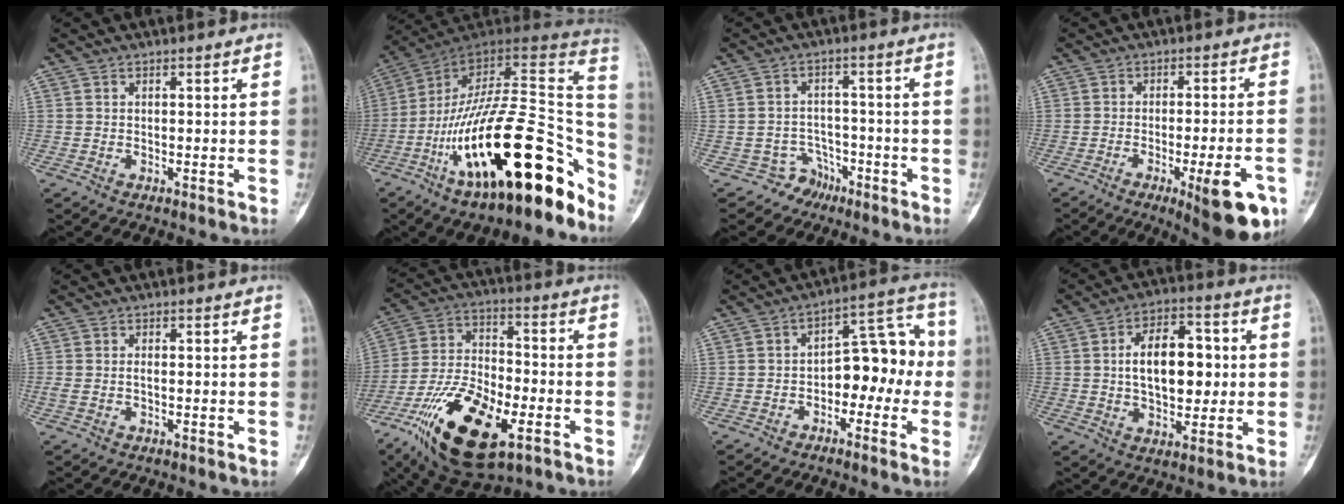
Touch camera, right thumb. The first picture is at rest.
{"total": 30.5, "force": [-14.3, 10.9, 24.6], "torque": [-0.312, 0.086, -0.231]}
{"total": 4.3, "force": [-3.0, 3.0, -0.7], "torque": [0.038, 0.034, -0.049]}
{"total": 13.0, "force": [-5.9, 3.0, 11.2], "torque": [-0.131, 0.014, -0.073]}
{"total": 1.8, "force": [-0.2, 0.9, 1.5], "torque": [-0.043, 0.003, -0.001]}
{"total": 21.7, "force": [-9.8, 9.8, 16.8], "torque": [-0.315, 0.029, -0.166]}
{"total": 11.7, "force": [-2.1, 7.2, 9.0], "torque": [-0.082, 0.054, -0.041]}
{"total": 13.8, "force": [1.1, 8.0, 11.2], "torque": [-0.141, 0.014, 0.016]}